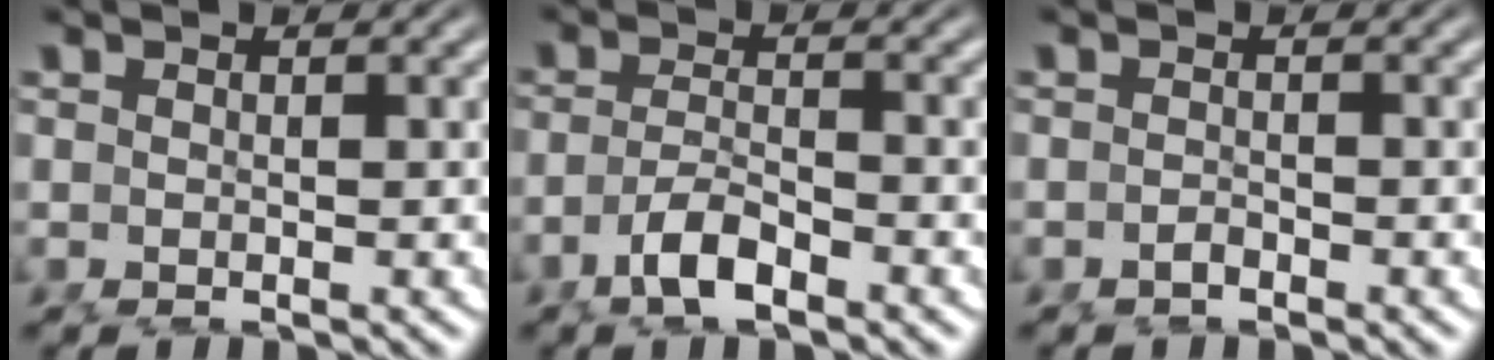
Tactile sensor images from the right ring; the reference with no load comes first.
{"total": 2.6, "force": [-1.7, 0.5, 1.9], "torque": [-0.036, -0.013, -0.022]}
{"total": 0.8, "force": [-0.8, -0.2, -0.1], "torque": [0.003, -0.002, -0.013]}